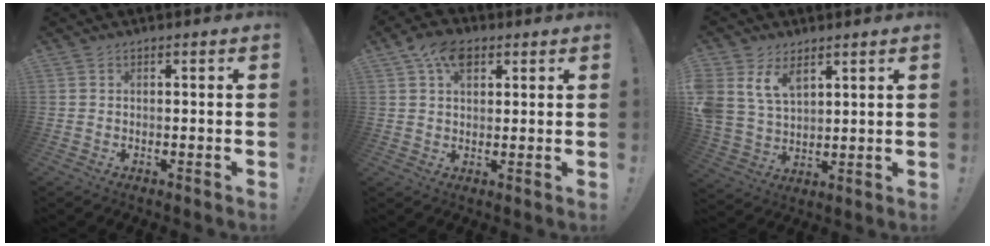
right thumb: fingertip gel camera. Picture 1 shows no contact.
{"total": 8.2, "force": [3.9, 5.1, 5.0], "torque": [-0.083, -0.002, 0.074]}
{"total": 10.3, "force": [6.2, 6.5, 5.0], "torque": [-0.114, -0.032, 0.122]}